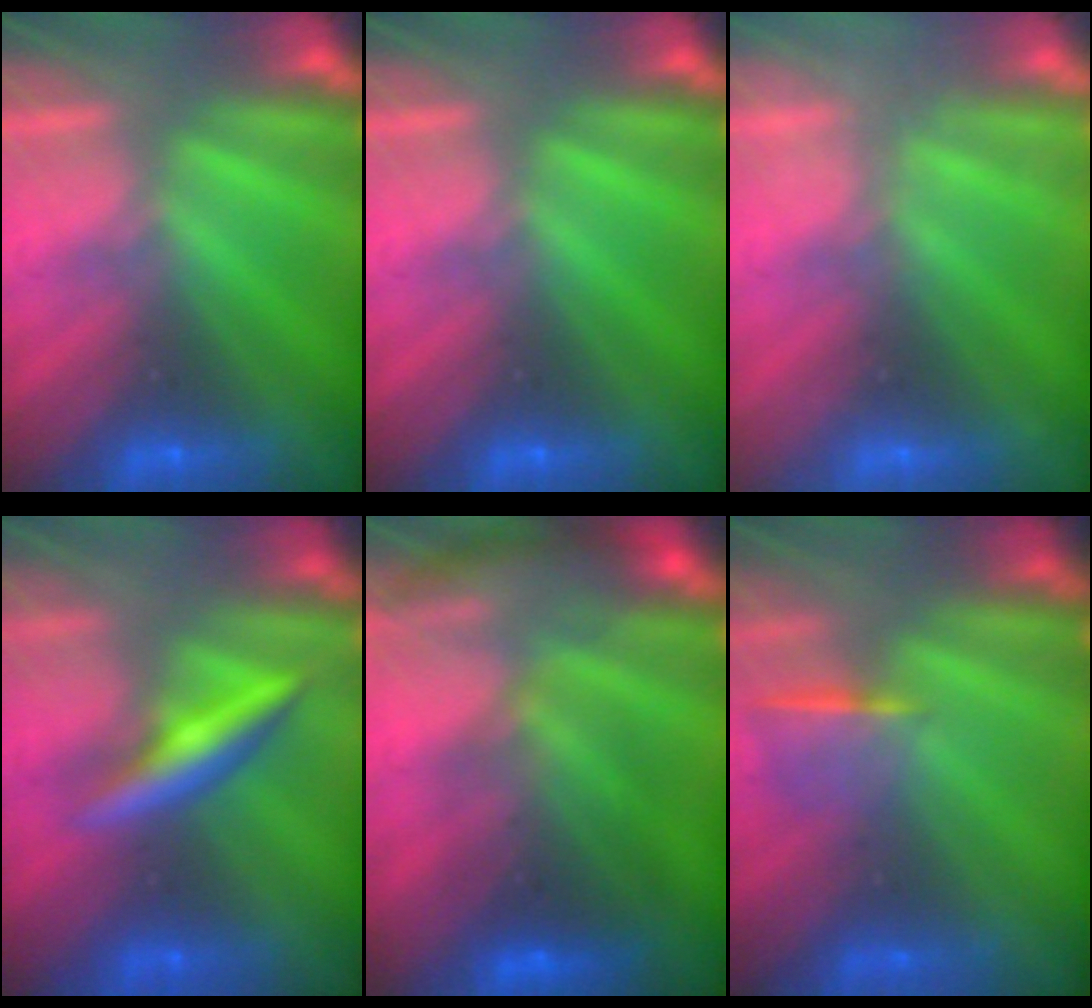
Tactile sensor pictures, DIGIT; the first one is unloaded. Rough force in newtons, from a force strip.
{"total": 0.0}
{"total": 2.1}
{"total": 2.8}
{"total": 6.9}
{"total": 1.1}